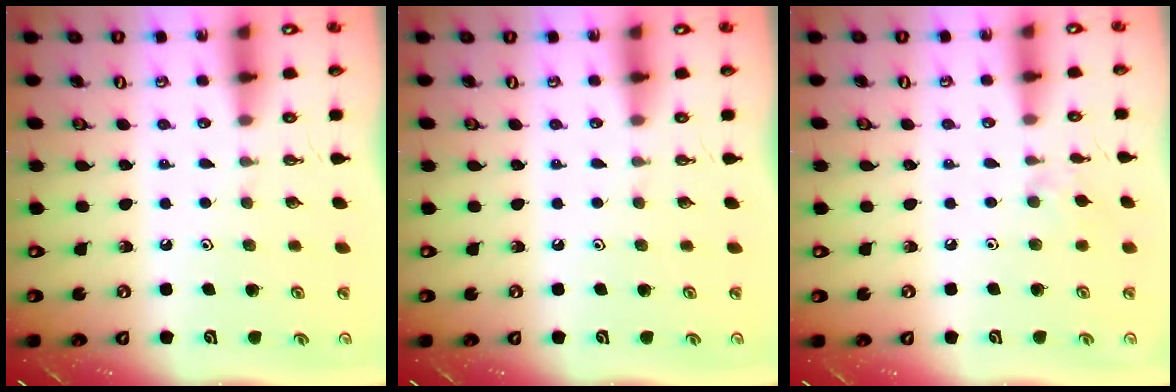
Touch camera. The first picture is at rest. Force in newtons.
{"total": 0.0}
{"total": 3.6, "press": 3.6, "slide": 0.5}